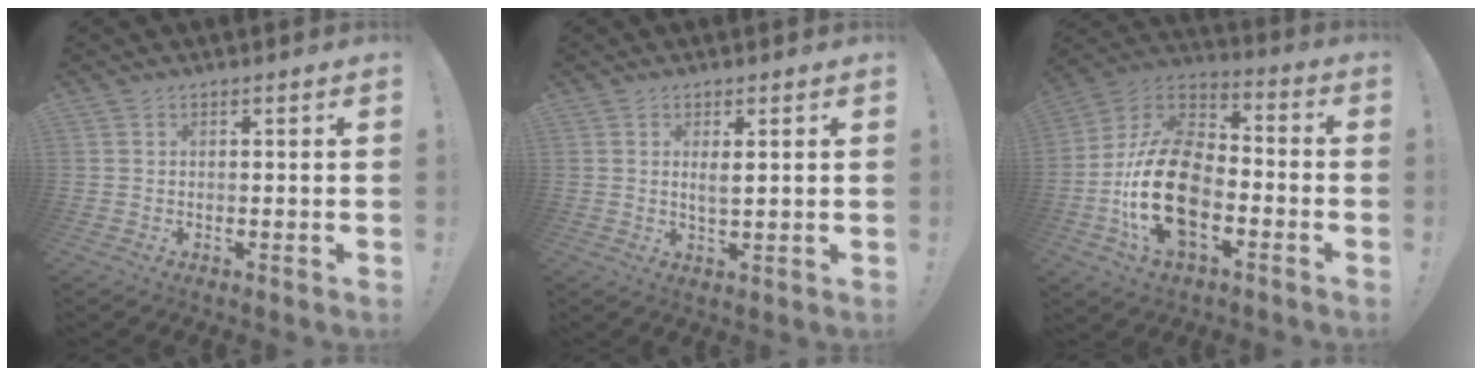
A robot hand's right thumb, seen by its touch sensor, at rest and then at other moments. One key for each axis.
{"total": 2.7, "fx": 1.0, "fy": 0.7, "fz": 2.5, "tx": -0.041, "ty": -0.008, "tz": 0.015}
{"total": 23.5, "fx": -6.8, "fy": 13.8, "fz": 17.7, "tx": -0.347, "ty": 0.043, "tz": -0.102}